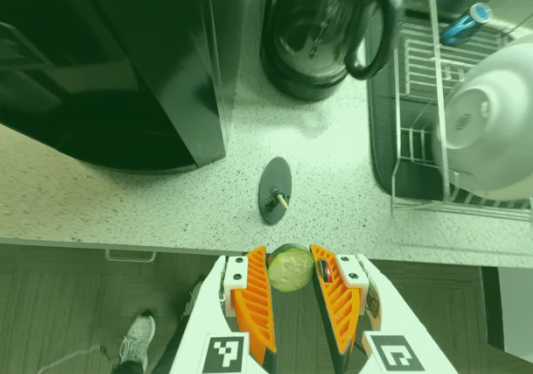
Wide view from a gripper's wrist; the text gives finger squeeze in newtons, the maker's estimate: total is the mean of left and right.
{"total": 10.2, "left": 10.4, "right": 10.1}